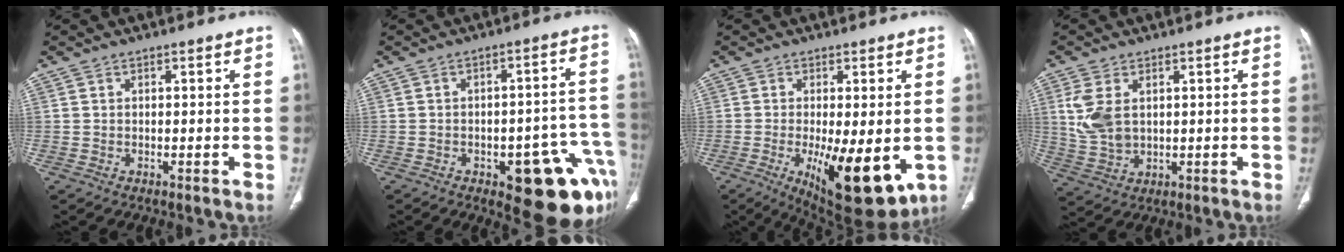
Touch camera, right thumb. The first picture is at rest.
{"total": 17.0, "force": [-7.4, 7.1, 13.6], "torque": [-0.094, 0.048, -0.075]}
{"total": 14.5, "force": [-3.7, 5.1, 13.0], "torque": [-0.189, -0.026, -0.040]}
{"total": 7.8, "force": [1.9, 4.8, 5.8], "torque": [-0.129, -0.006, 0.050]}